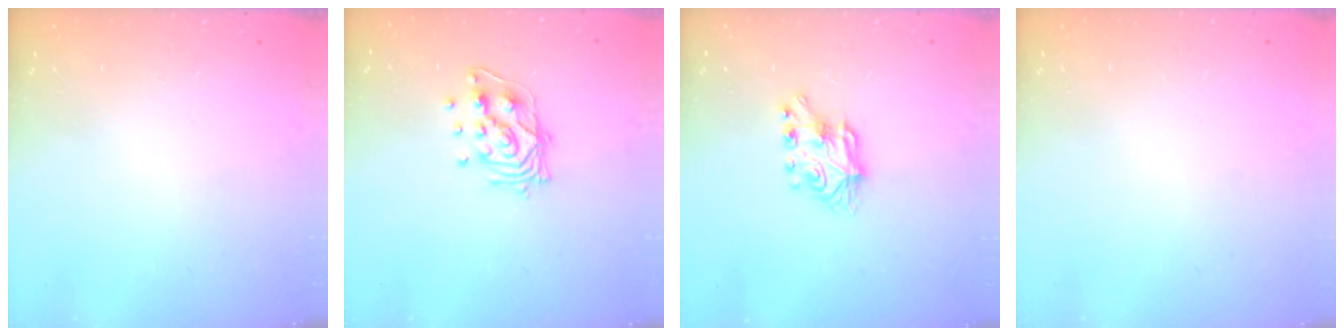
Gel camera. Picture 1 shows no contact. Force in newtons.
{"total": 11.2, "press": 11.2, "slide": 0.6}
{"total": 6.9, "press": 6.9, "slide": 0.5}
{"total": 0.0}